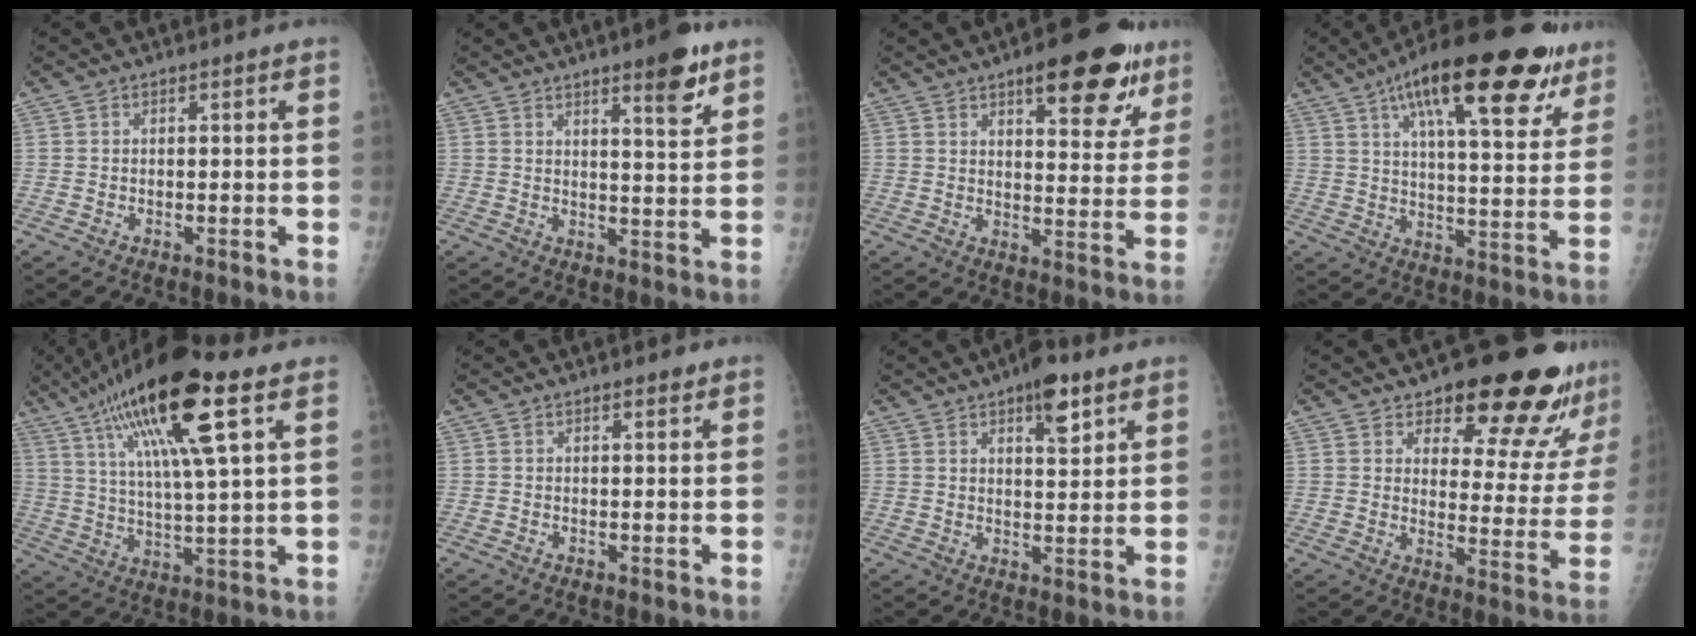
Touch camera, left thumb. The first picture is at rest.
{"total": 7.4, "force": [4.8, 1.4, 5.5], "torque": [-0.067, -0.031, 0.066]}
{"total": 15.4, "force": [9.0, 5.7, 11.1], "torque": [-0.095, -0.037, 0.120]}
{"total": 24.9, "force": [14.2, 8.1, 18.8], "torque": [-0.250, -0.023, 0.210]}
{"total": 20.2, "force": [10.1, 3.3, 17.2], "torque": [-0.315, -0.010, 0.178]}
{"total": 1.1, "force": [0.8, 0.3, 0.6], "torque": [-0.004, -0.004, 0.011]}
{"total": 7.3, "force": [4.3, 2.6, 5.3], "torque": [-0.060, -0.021, 0.060]}
{"total": 18.3, "force": [14.8, 6.0, 8.8], "torque": [-0.057, -0.105, 0.182]}